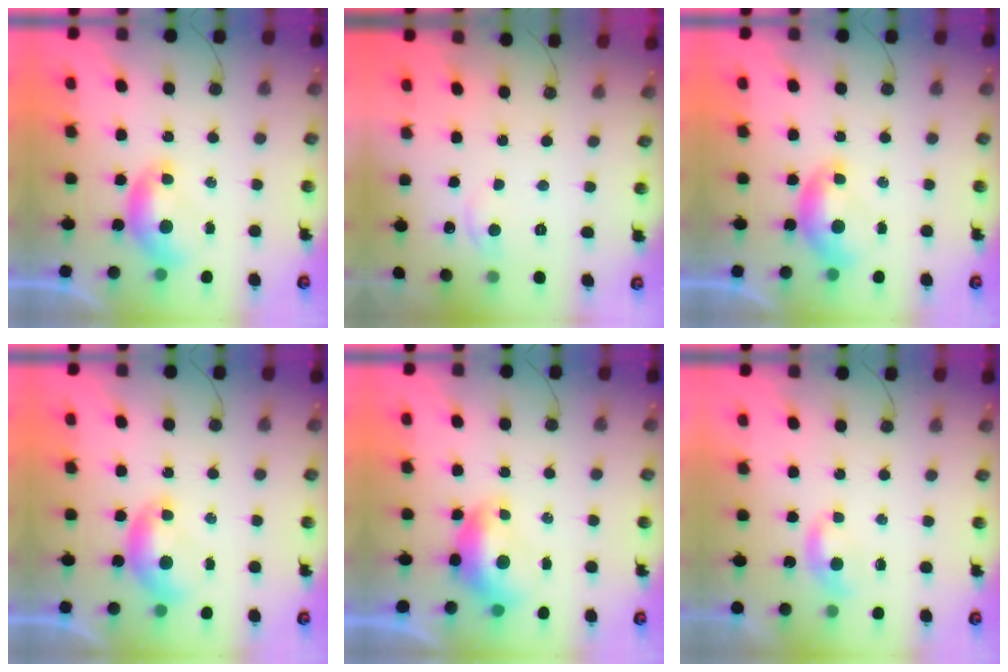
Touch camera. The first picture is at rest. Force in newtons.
{"total": 1.3, "press": 1.0, "slide": 0.7}
{"total": 0.0}
{"total": 0.0}
{"total": 1.6, "press": 1.4, "slide": 0.7}
{"total": 1.5, "press": 1.5, "slide": 0.4}